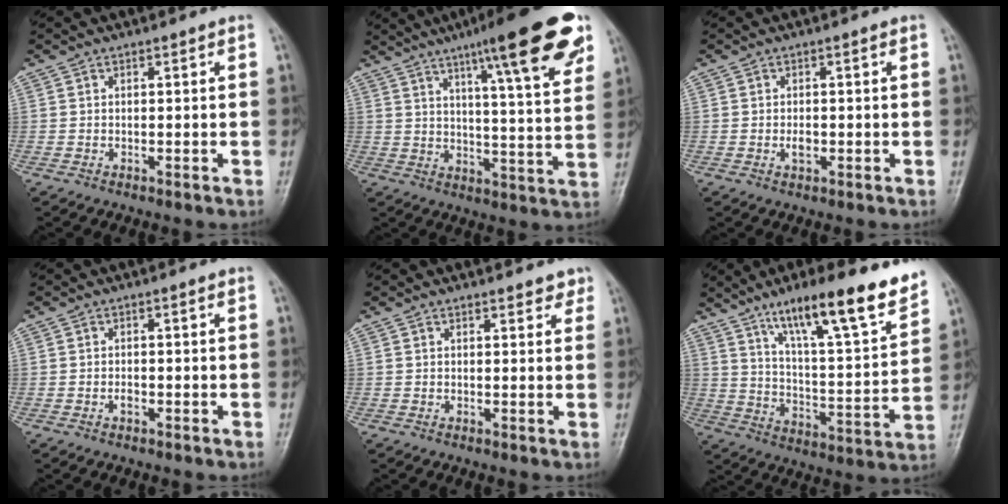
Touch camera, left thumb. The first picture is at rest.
{"total": 19.8, "force": [11.4, 3.1, 15.9], "torque": [-0.203, -0.036, 0.162]}
{"total": 1.7, "force": [-0.3, 1.0, 1.4], "torque": [-0.020, 0.000, -0.005]}
{"total": 1.0, "force": [-0.4, 0.5, 0.7], "torque": [-0.009, 0.001, -0.007]}
{"total": 2.5, "force": [2.1, 1.0, 1.0], "torque": [0.008, -0.007, 0.020]}
{"total": 19.5, "force": [13.3, 3.3, 13.9], "torque": [-0.192, -0.062, 0.215]}